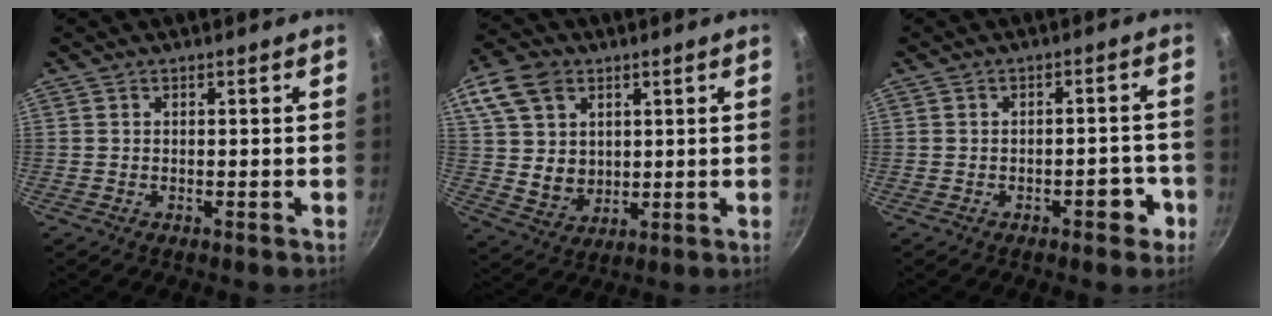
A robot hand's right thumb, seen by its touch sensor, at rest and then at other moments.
{"total": 15.2, "force": [5.7, 11.8, 7.7], "torque": [-0.146, -0.005, 0.118]}
{"total": 4.5, "force": [-2.3, 2.3, 3.1], "torque": [-0.017, 0.027, -0.024]}